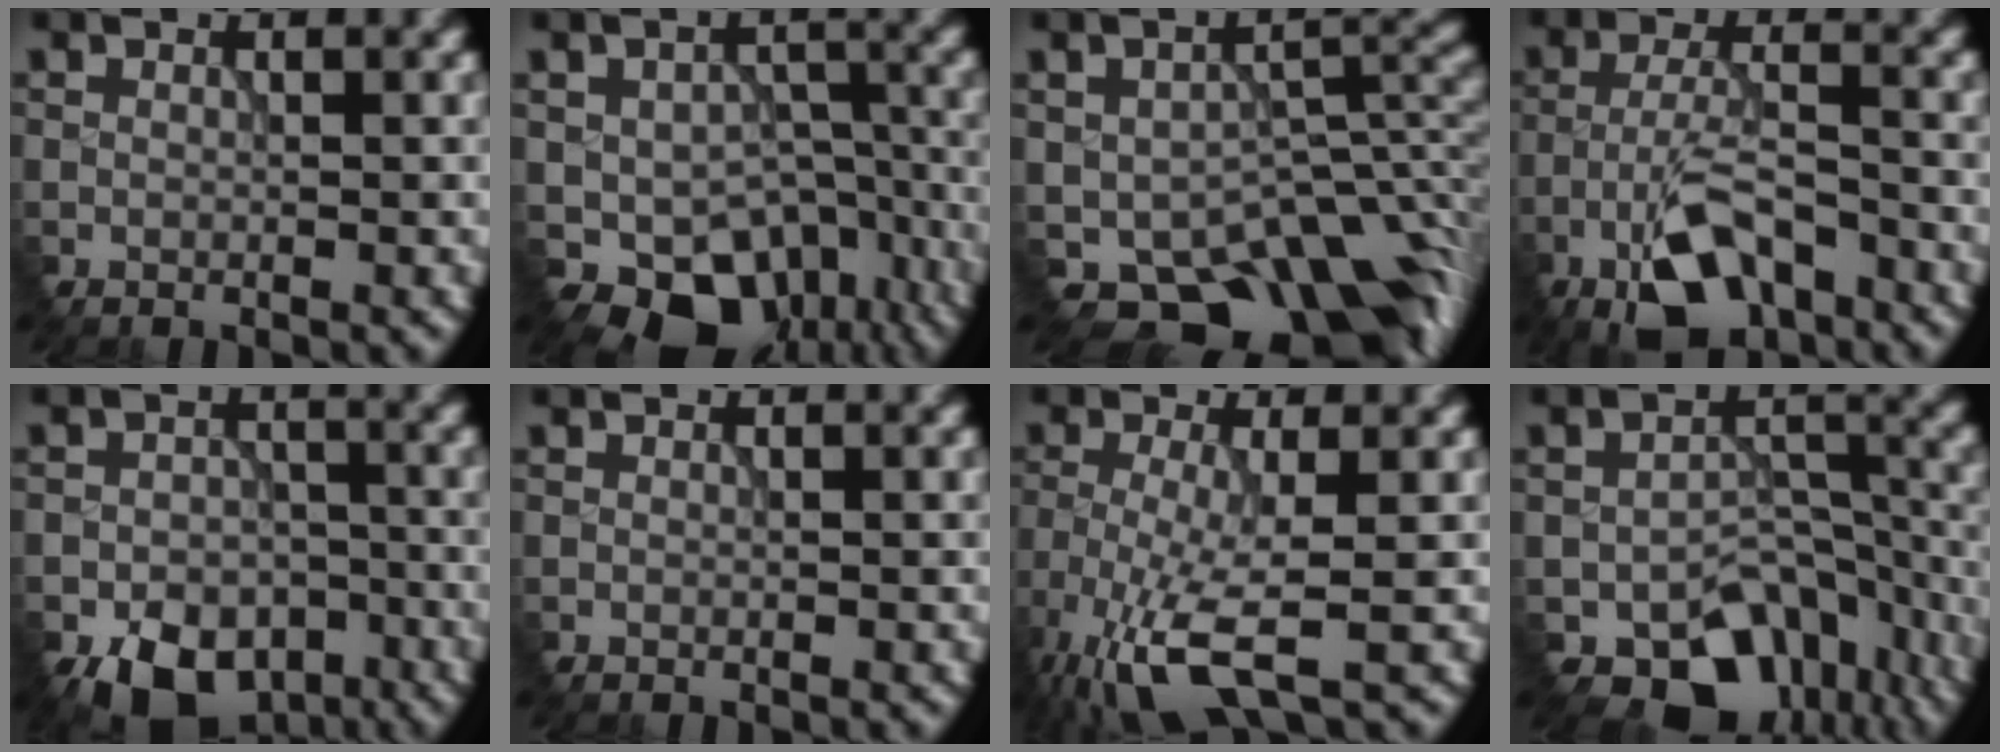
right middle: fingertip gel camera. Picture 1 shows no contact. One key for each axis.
{"total": 8.4, "fx": -4.3, "fy": 5.7, "fz": 4.5, "tx": -0.062, "ty": -0.031, "tz": -0.048}
{"total": 10.2, "fx": -6.1, "fy": 5.9, "fz": 5.7, "tx": -0.068, "ty": -0.022, "tz": -0.088}
{"total": 6.1, "fx": -4.2, "fy": 1.9, "fz": 3.9, "tx": -0.069, "ty": 0.003, "tz": -0.084}
{"total": 7.3, "fx": -4.7, "fy": 4.4, "fz": 3.3, "tx": -0.053, "ty": -0.024, "tz": -0.070}
{"total": 0.0}
{"total": 6.4, "fx": -3.8, "fy": 1.3, "fz": 5.0, "tx": -0.115, "ty": -0.016, "tz": -0.077}
{"total": 8.4, "fx": -5.4, "fy": 5.1, "fz": 3.8, "tx": -0.039, "ty": -0.030, "tz": -0.074}